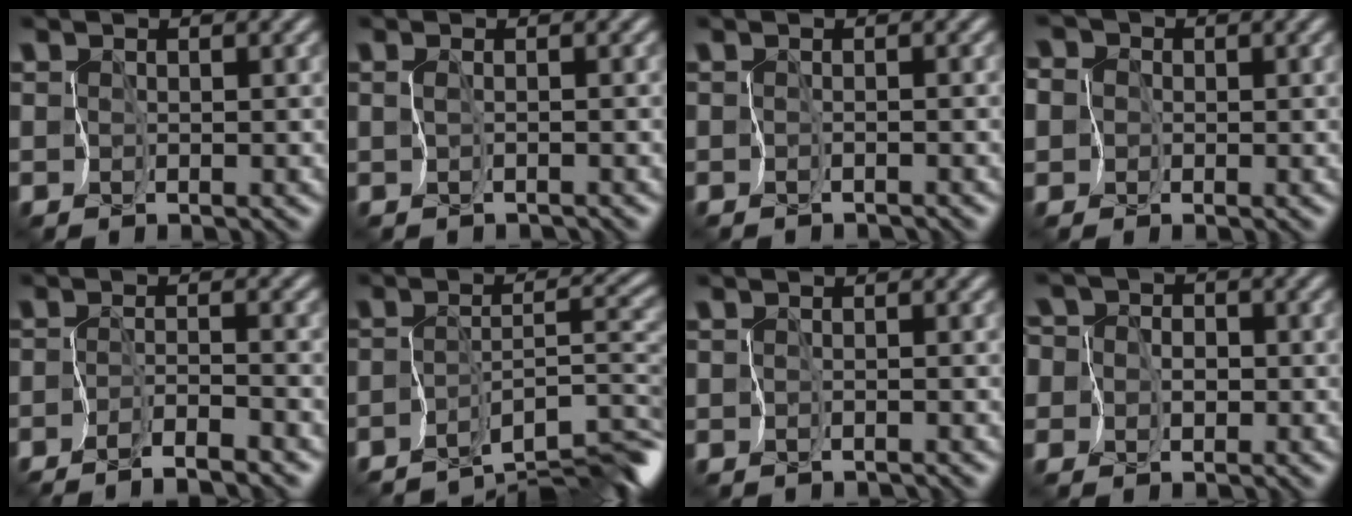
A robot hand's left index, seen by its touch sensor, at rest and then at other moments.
{"total": 0.8, "force": [-0.6, -0.3, 0.3], "torque": [-0.013, -0.005, -0.017]}
{"total": 0.9, "force": [-0.8, -0.3, -0.1], "torque": [0.004, -0.005, -0.018]}
{"total": 7.5, "force": [-0.6, 6.9, 2.9], "torque": [-0.077, 0.014, -0.064]}
{"total": 2.5, "force": [-2.1, -1.2, 0.6], "torque": [-0.021, 0.002, -0.045]}
{"total": 7.0, "force": [-5.3, 1.5, 4.4], "torque": [-0.057, -0.009, -0.089]}
{"total": 0.9, "force": [-0.9, -0.1, -0.1], "torque": [0.005, -0.006, -0.019]}
{"total": 6.7, "force": [-1.1, 6.2, 2.3], "torque": [-0.073, 0.015, -0.070]}